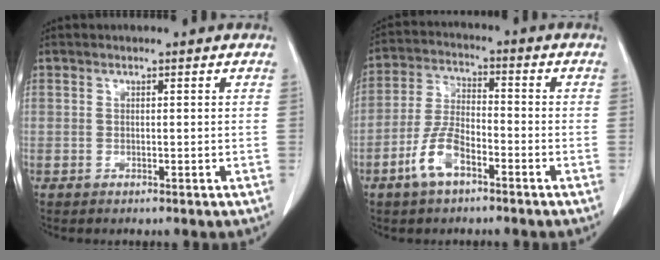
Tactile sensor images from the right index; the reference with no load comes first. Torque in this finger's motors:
{"motor_torque": [0.59, -0.48, -0.03, -0.03]}